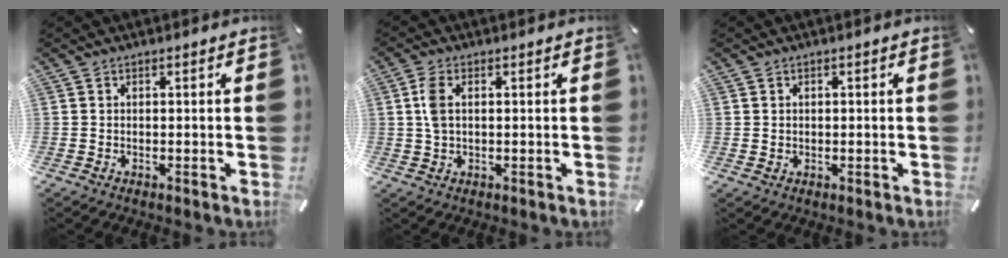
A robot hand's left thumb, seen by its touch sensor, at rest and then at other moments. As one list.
[{"total": 4.3, "force": [0.8, 2.4, 3.5], "torque": [-0.089, 0.003, 0.008]}, {"total": 1.0, "force": [0.3, 1.0, 0.1], "torque": [-0.002, 0.004, 0.004]}]